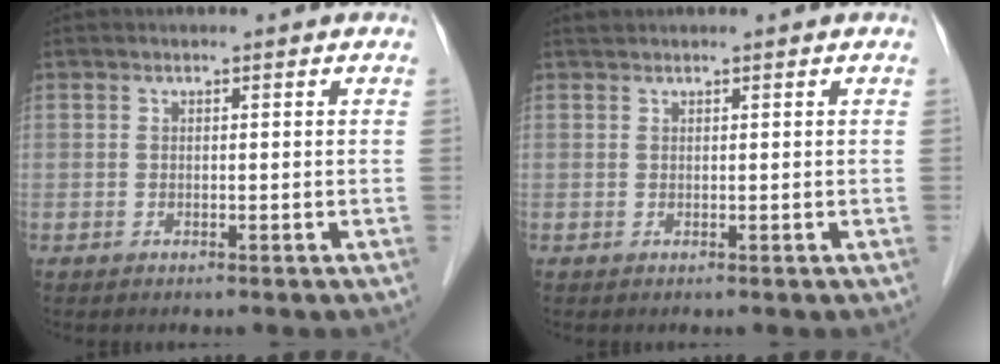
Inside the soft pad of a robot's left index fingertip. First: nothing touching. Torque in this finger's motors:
{"motor_torque": [0.16, -0.16, -0.01, -0.01]}